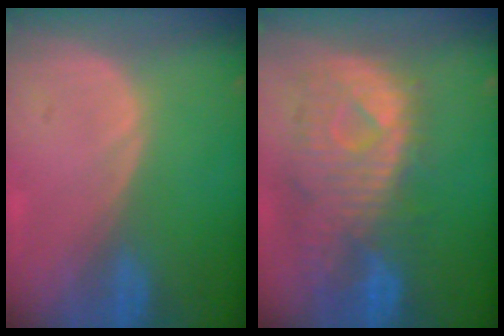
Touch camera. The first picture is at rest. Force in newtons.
{"total": 11.4, "press": 9.9, "slide": 5.7}